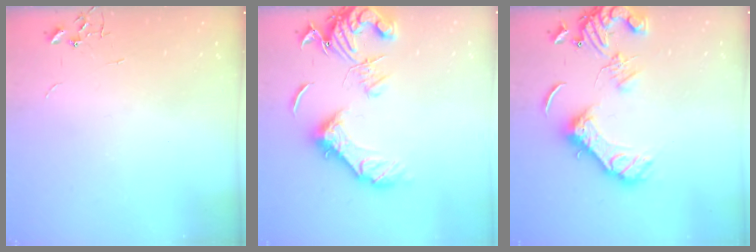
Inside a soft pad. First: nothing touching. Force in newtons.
{"total": 17.6, "press": 17.5, "slide": 2.0}
{"total": 15.8, "press": 15.7, "slide": 2.0}